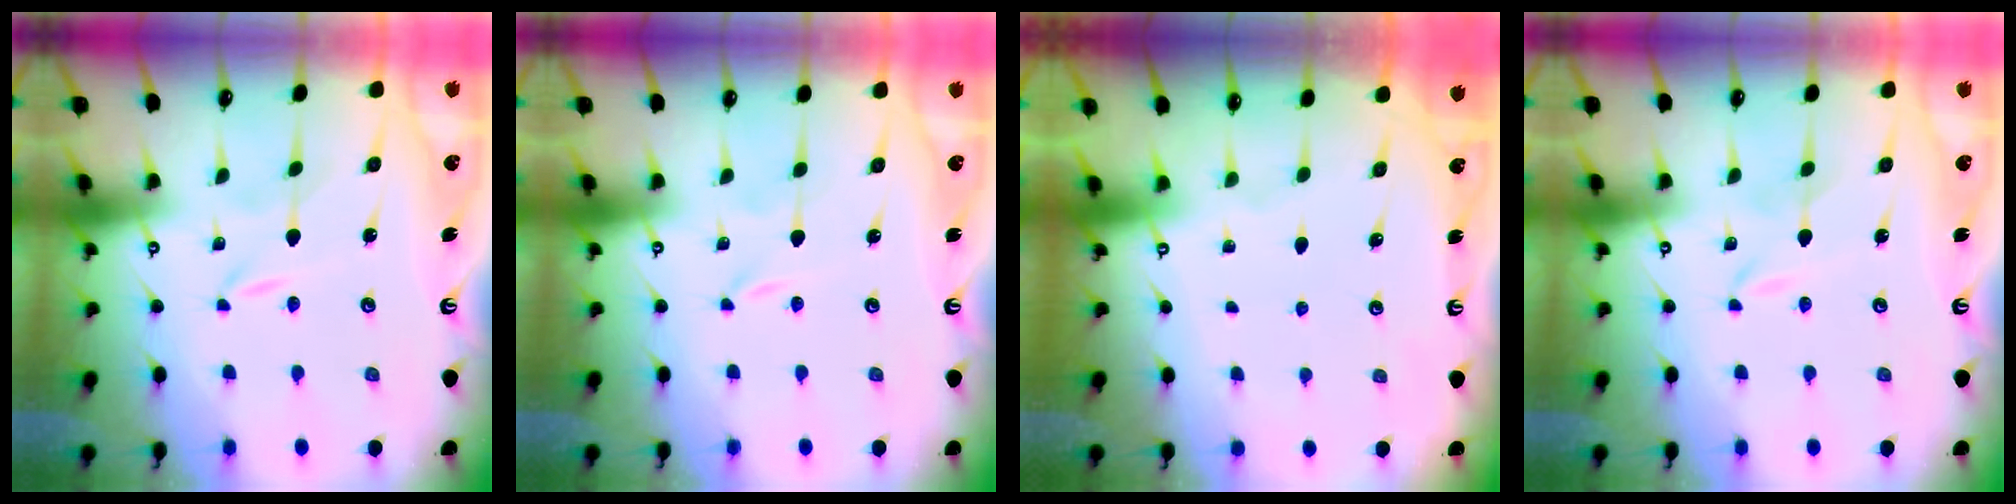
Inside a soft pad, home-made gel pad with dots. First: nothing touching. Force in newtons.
{"total": 0.0}
{"total": 0.0}
{"total": 1.2, "press": 1.2, "slide": 0.1}